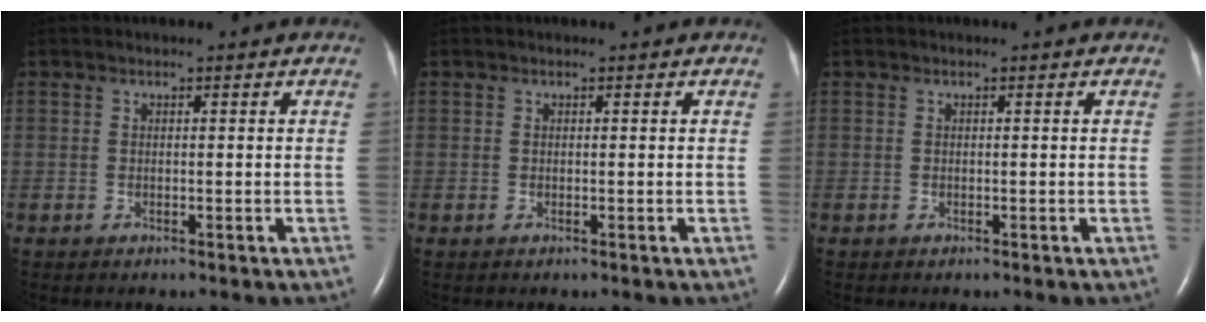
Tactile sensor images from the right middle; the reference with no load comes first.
{"total": 0.0}
{"total": 0.0}